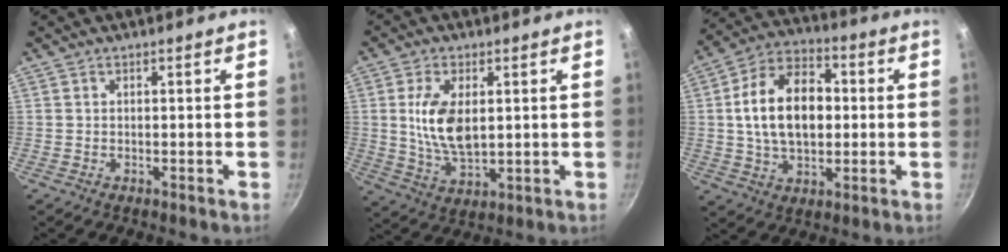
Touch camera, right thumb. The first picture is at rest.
{"total": 10.5, "force": [1.6, 5.5, 8.8], "torque": [-0.163, -0.013, 0.036]}
{"total": 16.6, "force": [1.1, 10.7, 12.6], "torque": [-0.183, 0.022, 0.009]}